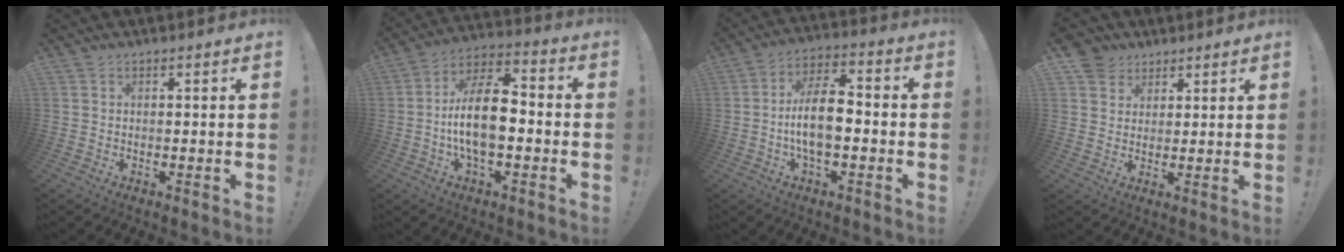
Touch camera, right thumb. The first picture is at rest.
{"total": 15.1, "force": [-2.9, 7.1, 13.0], "torque": [-0.249, 0.012, -0.055]}
{"total": 12.0, "force": [-2.6, 5.8, 10.2], "torque": [-0.192, 0.010, -0.049]}
{"total": 5.8, "force": [3.6, 4.5, 0.6], "torque": [-0.015, -0.022, 0.072]}